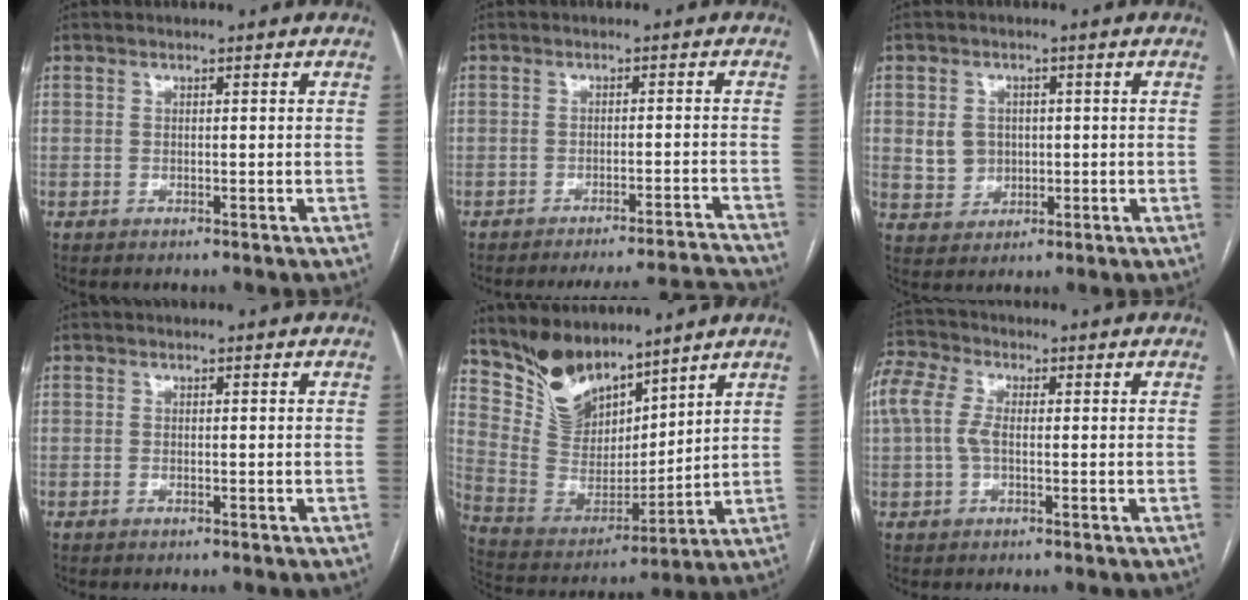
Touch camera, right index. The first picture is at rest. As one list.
[{"total": 11.9, "force": [-11.7, -1.7, 1.3], "torque": [0.001, 0.003, -0.148]}, {"total": 4.9, "force": [0.4, 4.5, 1.8], "torque": [-0.029, 0.016, 0.018]}, {"total": 0.0}, {"total": 12.6, "force": [10.7, 5.3, 4.1], "torque": [-0.094, 0.002, 0.219]}, {"total": 12.0, "force": [1.5, 8.1, 8.7], "torque": [-0.240, 0.032, 0.023]}]